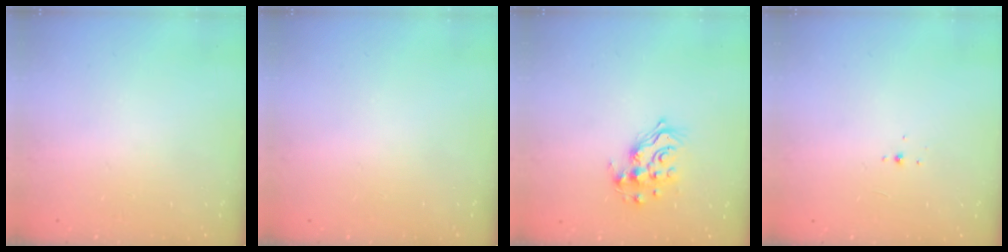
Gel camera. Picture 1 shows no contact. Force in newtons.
{"total": 0.0}
{"total": 13.4, "press": 13.4, "slide": 1.1}
{"total": 2.1, "press": 1.9, "slide": 0.8}